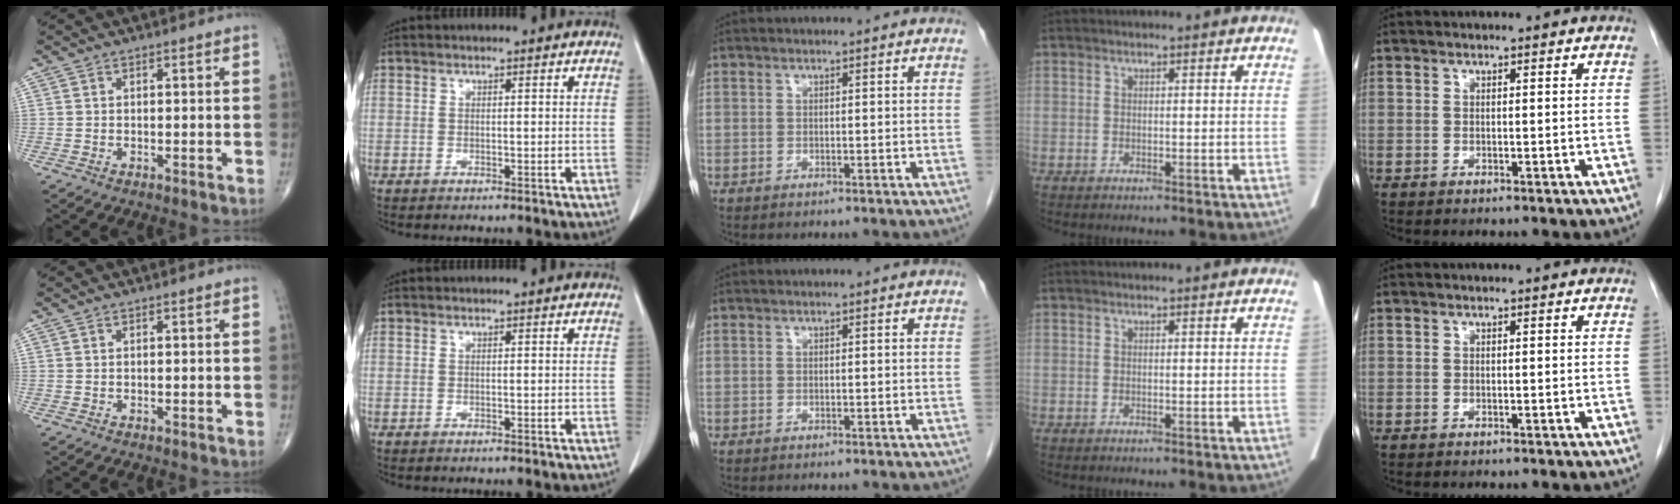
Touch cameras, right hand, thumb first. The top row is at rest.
{}